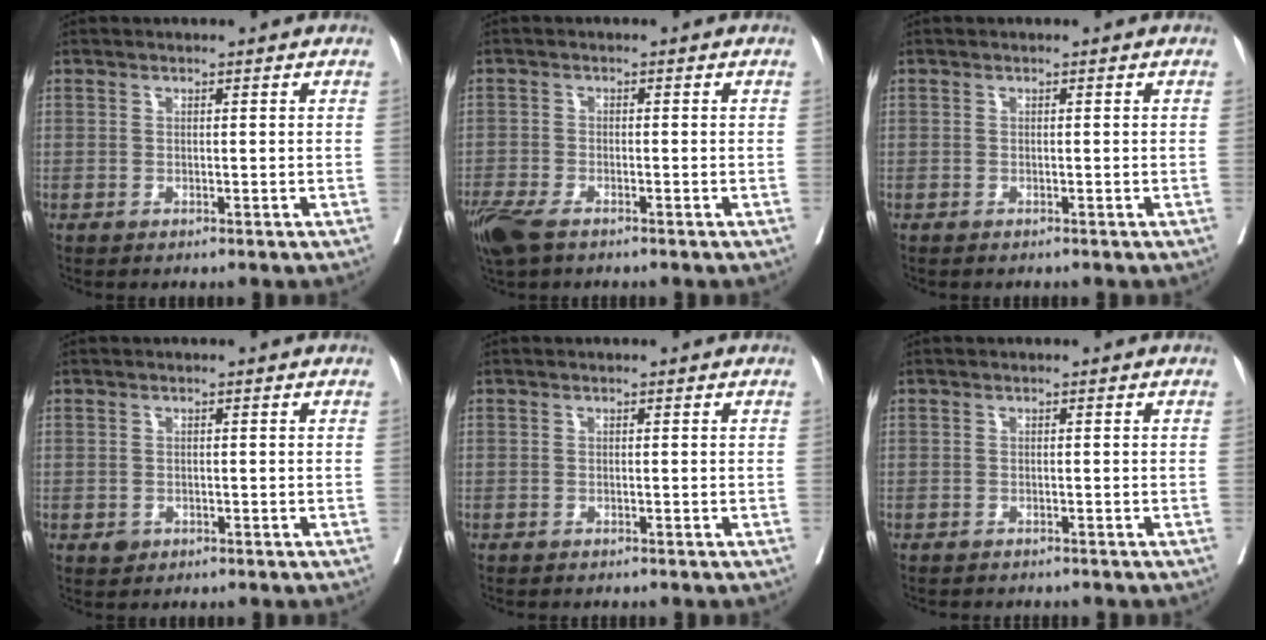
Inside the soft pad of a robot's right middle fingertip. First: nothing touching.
{"total": 6.9, "force": [-4.9, 2.5, 4.2], "torque": [-0.088, -0.016, -0.090]}
{"total": 0.5, "force": [-0.5, 0.1, 0.1], "torque": [-0.002, 0.000, -0.009]}
{"total": 1.1, "force": [-0.5, 0.9, 0.3], "torque": [-0.001, 0.003, -0.004]}
{"total": 1.6, "force": [-1.5, 0.3, 0.6], "torque": [-0.012, -0.002, -0.018]}
{"total": 3.9, "force": [-3.6, 1.0, 1.3], "torque": [-0.018, -0.003, -0.045]}